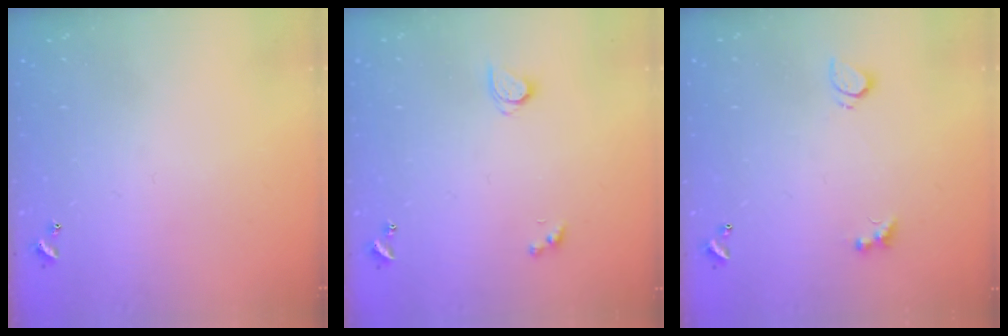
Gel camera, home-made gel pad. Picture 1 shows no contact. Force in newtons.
{"total": 2.6, "press": 2.6, "slide": 0.3}
{"total": 3.0, "press": 2.7, "slide": 1.1}